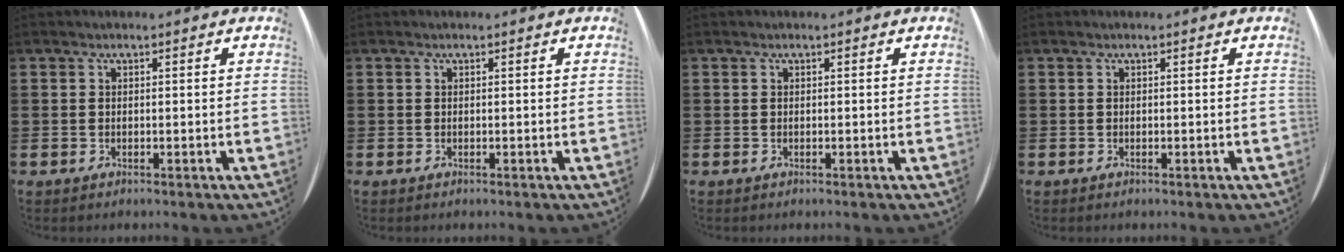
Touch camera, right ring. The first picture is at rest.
{"total": 0.0}
{"total": 0.0}
{"total": 0.0}